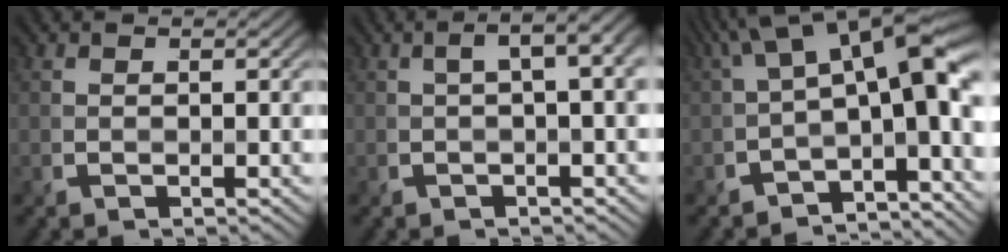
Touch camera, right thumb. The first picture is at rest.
{"total": 3.9, "force": [0.6, 1.0, 3.7], "torque": [-0.053, 0.020, 0.008]}
{"total": 12.9, "force": [0.6, 5.1, 11.9], "torque": [-0.165, 0.009, 0.012]}